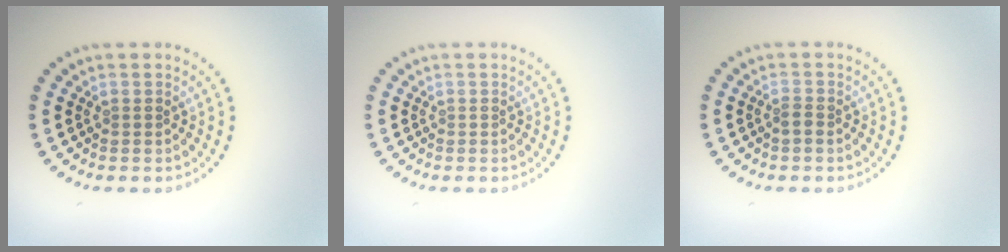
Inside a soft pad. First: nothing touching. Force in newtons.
{"total": 0.0}
{"total": 1.0, "press": 0.8, "slide": 0.5}